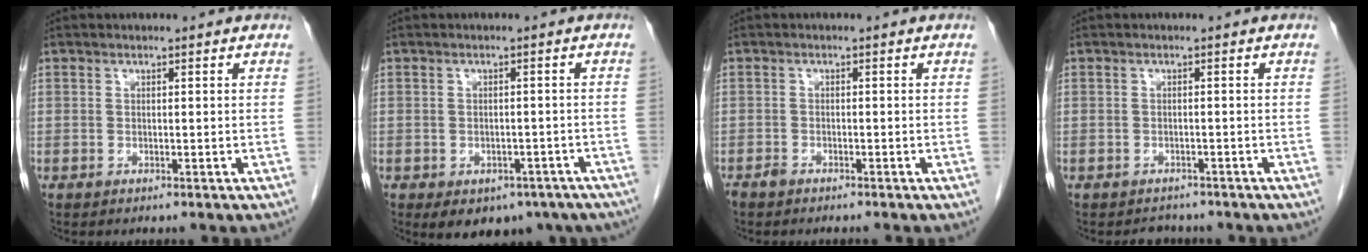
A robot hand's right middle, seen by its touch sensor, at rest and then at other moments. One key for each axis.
{"total": 11.2, "fx": -7.2, "fy": 7.1, "fz": 4.9, "tx": -0.070, "ty": 0.003, "tz": -0.079}
{"total": 1.4, "fx": -1.3, "fy": 0.3, "fz": 0.5, "tx": -0.015, "ty": -0.002, "tz": -0.022}
{"total": 2.4, "fx": -2.1, "fy": 1.1, "fz": -0.1, "tx": -0.004, "ty": 0.000, "tz": -0.031}